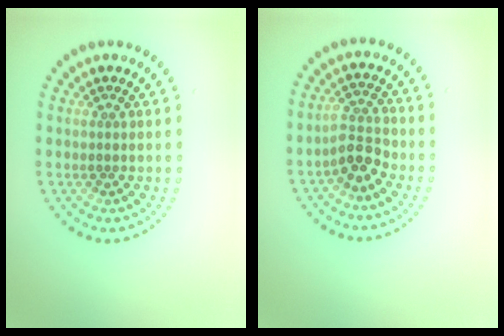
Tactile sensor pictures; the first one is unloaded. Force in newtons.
{"total": 2.8, "press": 2.5, "slide": 1.2}